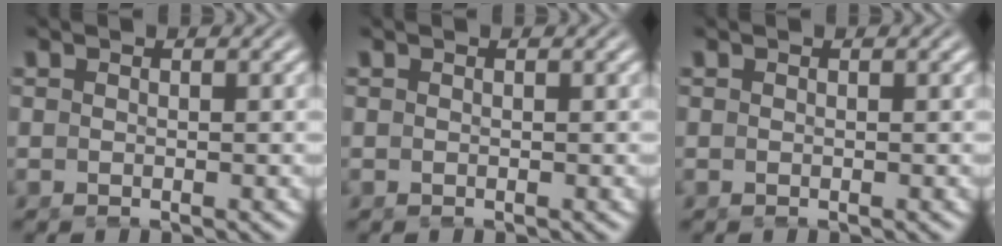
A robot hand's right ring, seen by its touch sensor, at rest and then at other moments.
{"total": 0.0}
{"total": 0.0}